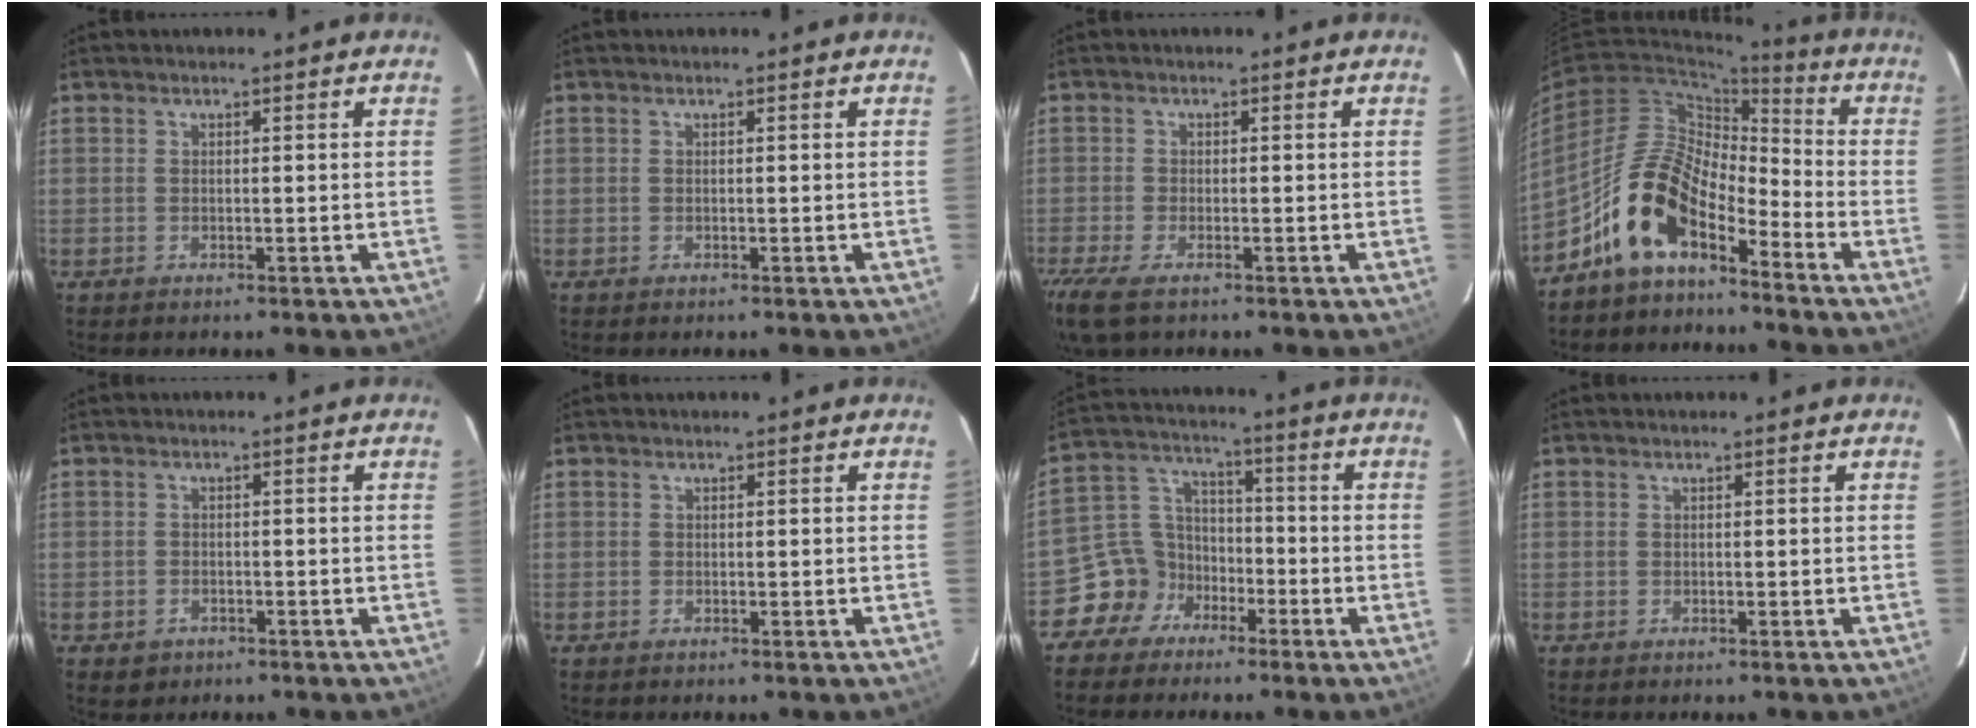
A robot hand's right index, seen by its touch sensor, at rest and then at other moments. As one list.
[{"total": 0.0}, {"total": 7.9, "force": [-5.2, 2.6, 5.4], "torque": [-0.128, -0.033, -0.099]}, {"total": 12.2, "force": [-8.3, 5.2, 7.2], "torque": [-0.141, 0.023, -0.166]}, {"total": 2.8, "force": [-1.4, 2.3, 0.7], "torque": [-0.021, 0.002, -0.016]}, {"total": 0.6, "force": [-0.1, 0.6, -0.1], "torque": [0.001, 0.001, -0.002]}, {"total": 8.7, "force": [-5.5, 6.7, 0.9], "torque": [-0.032, 0.040, -0.111]}, {"total": 0.0}]